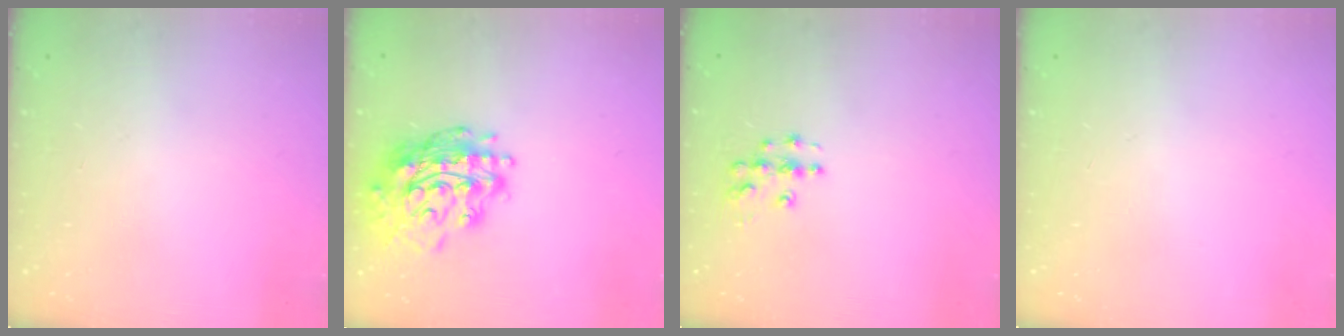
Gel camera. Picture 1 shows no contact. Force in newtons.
{"total": 20.0, "press": 19.9, "slide": 2.0}
{"total": 6.6, "press": 6.6, "slide": 0.3}
{"total": 0.0}